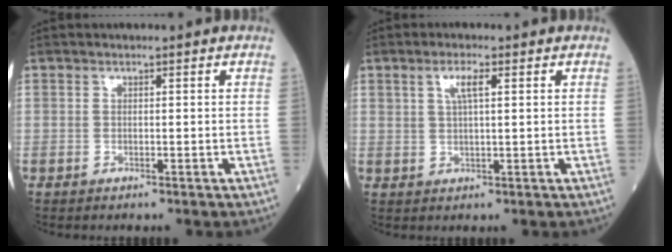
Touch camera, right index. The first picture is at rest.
{"total": 3.2, "force": [1.4, 0.6, 2.8], "torque": [-0.056, 0.004, 0.025]}